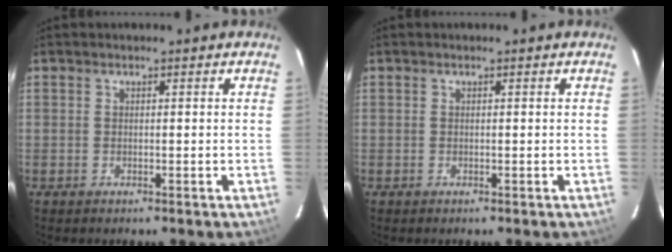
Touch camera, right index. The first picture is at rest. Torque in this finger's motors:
{"motor_torque": [0.00, 0.00, 0.00, 0.00]}